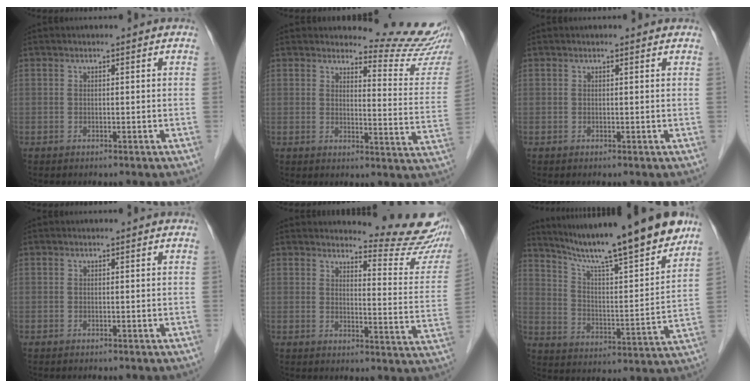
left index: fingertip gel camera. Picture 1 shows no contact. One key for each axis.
{"total": 12.0, "fx": 11.9, "fy": -0.6, "fz": 1.2, "tx": -0.009, "ty": -0.109, "tz": 0.123}
{"total": 0.8, "fx": 0.8, "fy": 0.1, "fz": 0.2, "tx": -0.014, "ty": 0.001, "tz": 0.006}
{"total": 0.0}
{"total": 14.2, "fx": 13.8, "fy": 1.0, "fz": 3.1, "tx": -0.026, "ty": -0.100, "tz": 0.141}
{"total": 20.2, "fx": 17.2, "fy": 0.2, "fz": 10.6, "tx": -0.169, "ty": -0.012, "tz": 0.268}